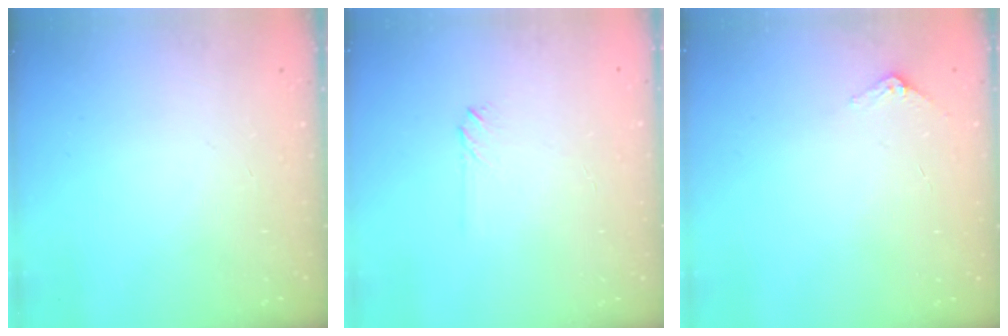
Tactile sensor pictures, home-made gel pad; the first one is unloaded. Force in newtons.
{"total": 2.0, "press": 2.0, "slide": 0.3}
{"total": 2.9, "press": 2.9, "slide": 0.2}